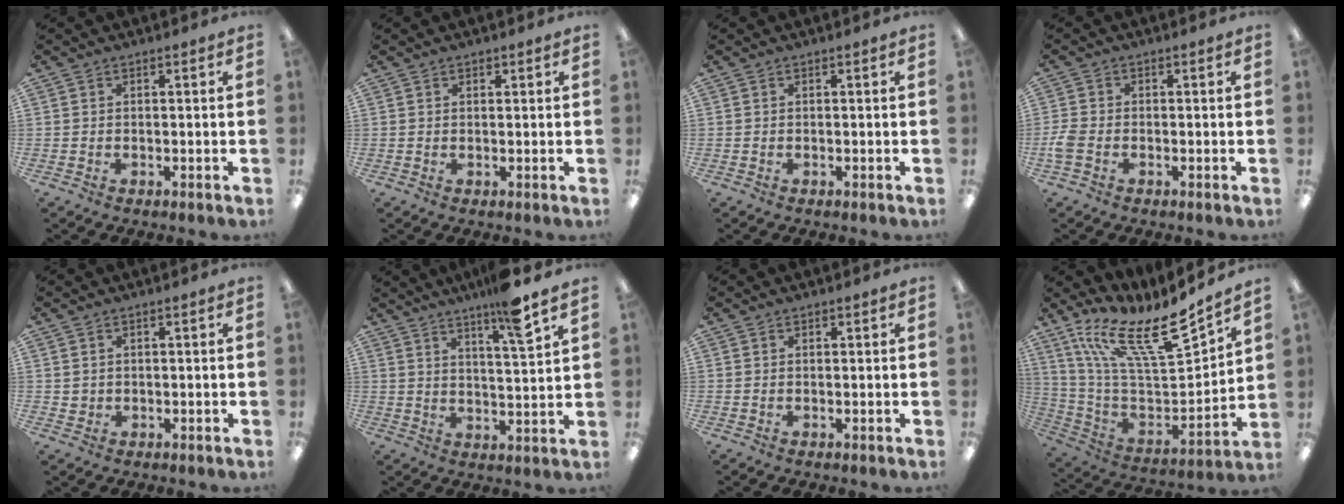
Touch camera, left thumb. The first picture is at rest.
{"total": 0.9, "force": [0.7, 0.5, 0.2], "torque": [-0.003, 0.001, 0.014]}
{"total": 0.0}
{"total": 3.2, "force": [-1.0, 2.2, 2.2], "torque": [-0.049, 0.002, -0.019]}
{"total": 1.4, "force": [0.8, 1.1, 0.2], "torque": [-0.006, 0.001, 0.015]}
{"total": 10.0, "force": [7.3, 0.5, 6.9], "torque": [-0.112, -0.040, 0.117]}
{"total": 0.6, "force": [0.5, 0.2, 0.2], "torque": [0.004, -0.001, 0.007]}
{"total": 19.6, "force": [13.5, 5.3, 13.2], "torque": [-0.223, -0.097, 0.229]}